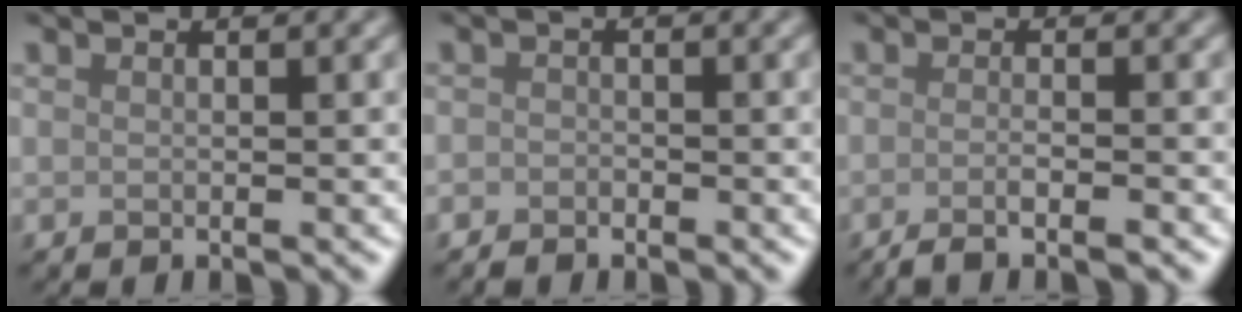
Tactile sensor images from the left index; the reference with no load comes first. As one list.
[{"total": 1.1, "force": [-0.8, 0.7, 0.2], "torque": [0.001, 0.000, -0.014]}, {"total": 2.8, "force": [-1.6, 0.7, 2.2], "torque": [-0.025, -0.003, -0.034]}]